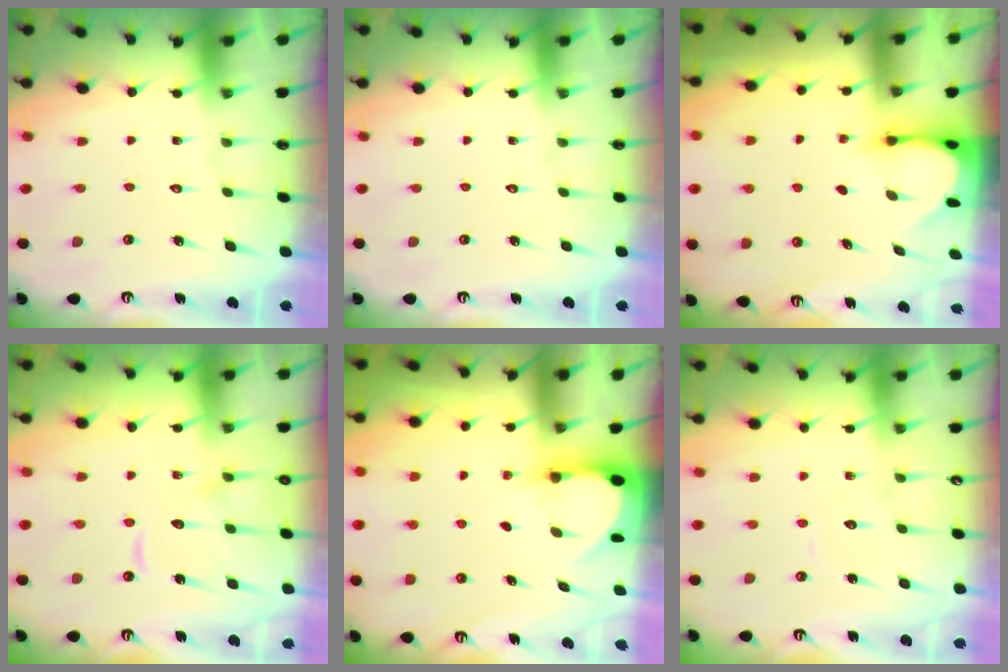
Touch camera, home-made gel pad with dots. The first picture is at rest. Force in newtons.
{"total": 0.0}
{"total": 3.6, "press": 3.6, "slide": 0.3}
{"total": 10.7, "press": 10.6, "slide": 1.1}
{"total": 2.9, "press": 2.9, "slide": 0.3}
{"total": 4.4, "press": 4.4, "slide": 0.4}